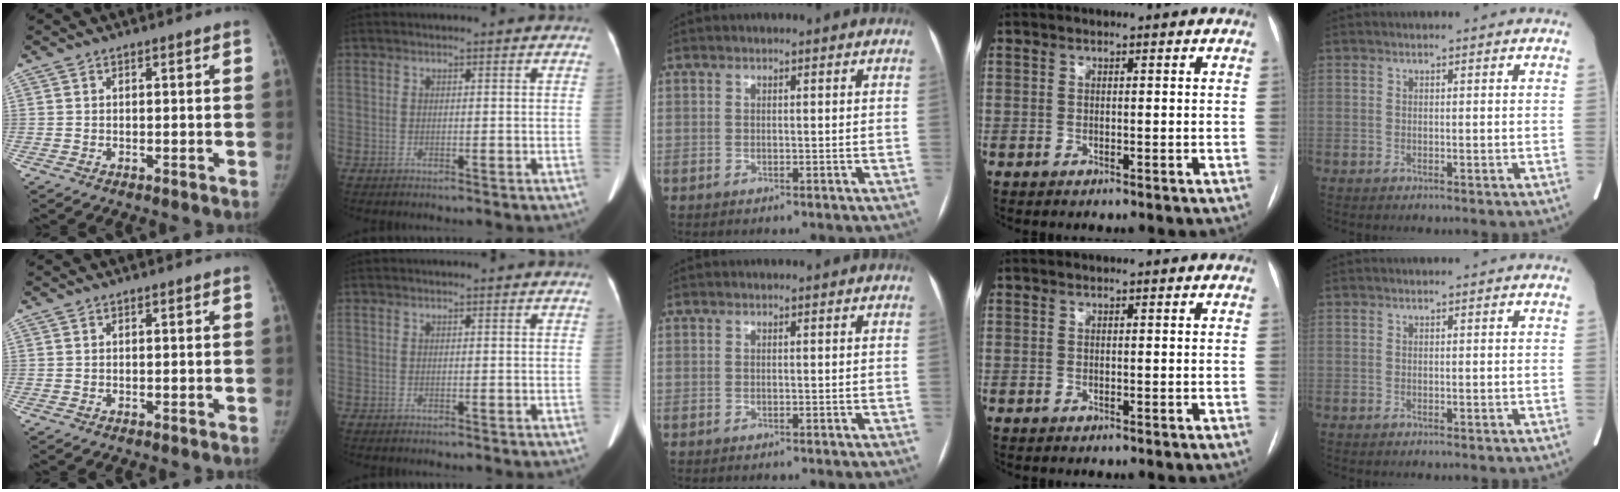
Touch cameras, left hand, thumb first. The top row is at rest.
{}